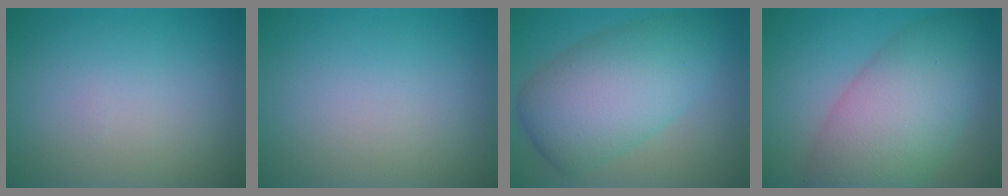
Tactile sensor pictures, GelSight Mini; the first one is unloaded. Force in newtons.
{"total": 0.0}
{"total": 8.3, "press": 8.3, "slide": 0.2}
{"total": 8.8, "press": 8.8, "slide": 0.3}